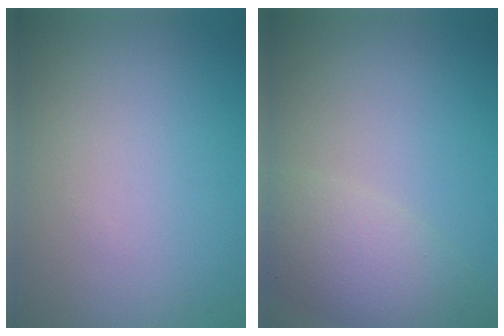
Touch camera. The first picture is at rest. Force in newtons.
{"total": 4.3, "press": 4.3, "slide": 0.3}